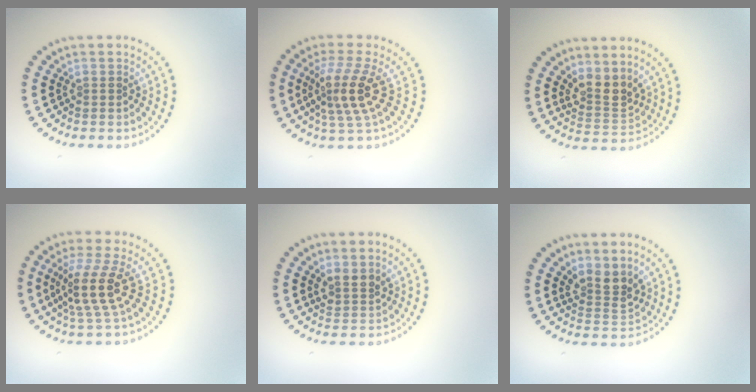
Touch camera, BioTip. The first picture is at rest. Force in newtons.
{"total": 4.0, "press": 3.0, "slide": 2.6}
{"total": 2.9, "press": 2.3, "slide": 1.7}
{"total": 4.1, "press": 3.0, "slide": 2.8}
{"total": 2.0, "press": 1.5, "slide": 1.3}
{"total": 2.7, "press": 2.2, "slide": 1.6}